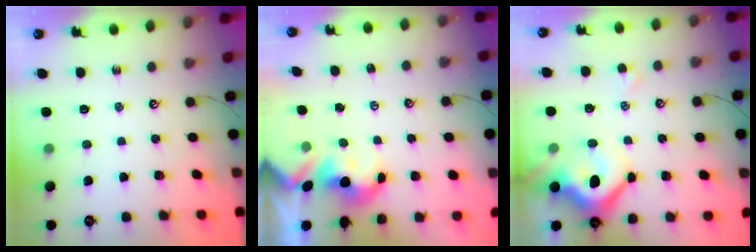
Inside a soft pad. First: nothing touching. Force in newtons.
{"total": 2.3, "press": 2.3, "slide": 0.2}
{"total": 10.9, "press": 10.8, "slide": 1.6}